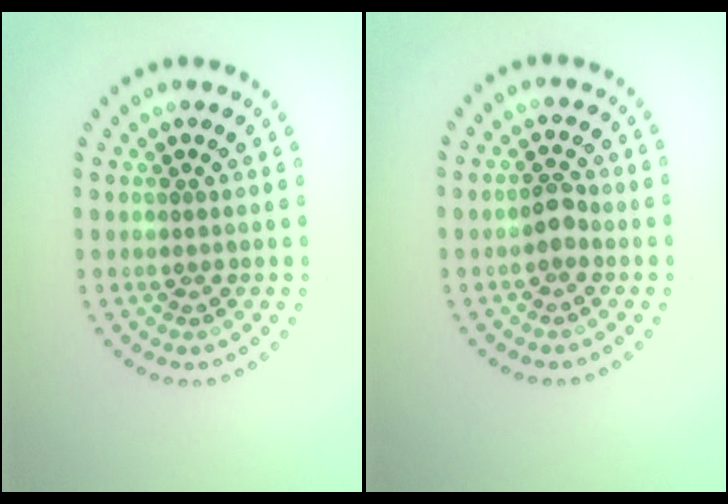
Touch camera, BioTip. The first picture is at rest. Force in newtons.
{"total": 1.5, "press": 1.5, "slide": 0.4}